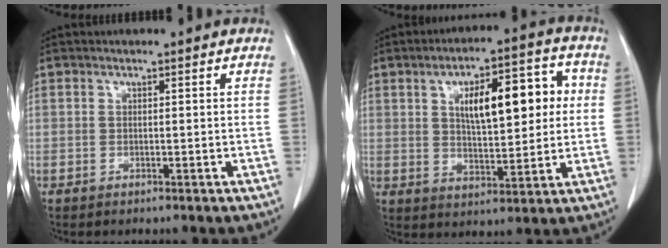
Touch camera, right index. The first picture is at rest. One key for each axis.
{"total": 13.1, "fx": 3.0, "fy": 4.7, "fz": 11.8, "tx": -0.174, "ty": 0.028, "tz": 0.049}